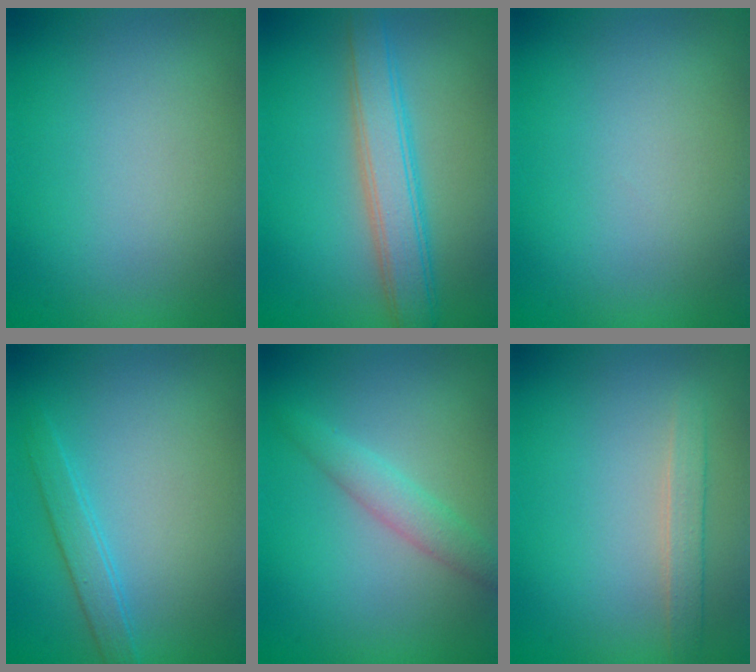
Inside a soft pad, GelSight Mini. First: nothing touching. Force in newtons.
{"total": 4.5, "press": 4.5, "slide": 0.1}
{"total": 0.0}
{"total": 2.0, "press": 2.0, "slide": 0.1}
{"total": 2.3, "press": 2.3, "slide": 0.1}
{"total": 1.7, "press": 1.7, "slide": 0.0}